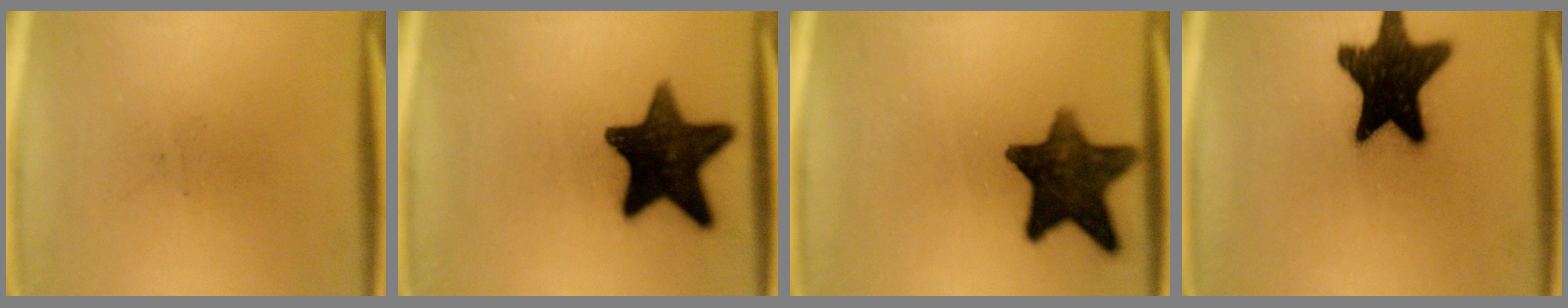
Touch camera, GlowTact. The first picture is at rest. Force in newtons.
{"total": 16.0}
{"total": 13.2}
{"total": 19.6}